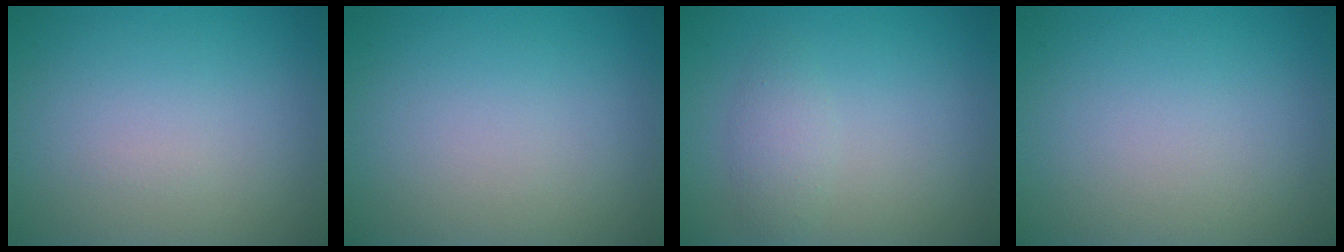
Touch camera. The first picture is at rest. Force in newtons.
{"total": 0.0}
{"total": 1.8, "press": 1.8, "slide": 0.2}
{"total": 0.0}